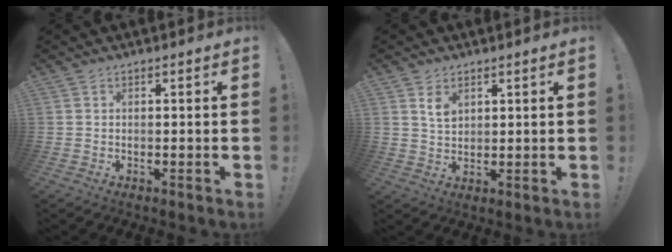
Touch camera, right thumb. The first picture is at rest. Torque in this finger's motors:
{"motor_torque": [0.15, 0.15, 0.55, -0.59, 0.07]}